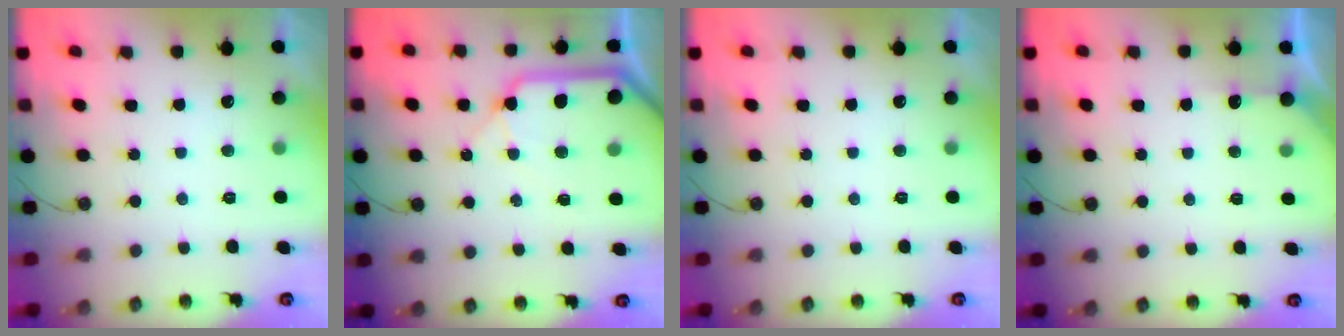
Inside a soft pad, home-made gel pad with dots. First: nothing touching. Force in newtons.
{"total": 12.7, "press": 12.6, "slide": 1.8}
{"total": 0.0}
{"total": 2.7, "press": 2.7, "slide": 0.2}